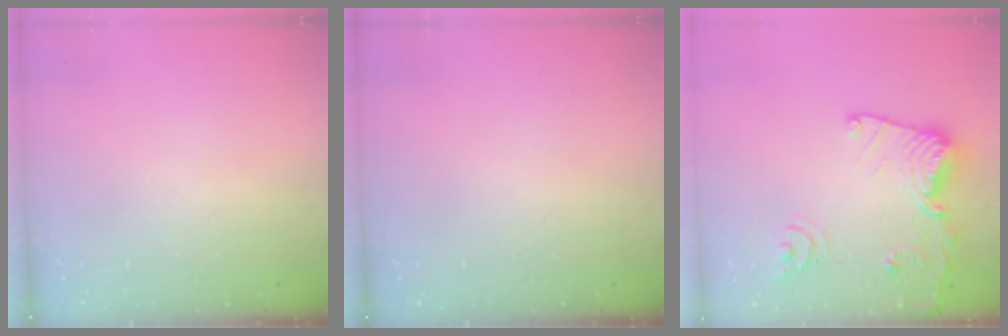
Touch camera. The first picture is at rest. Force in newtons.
{"total": 0.0}
{"total": 18.1, "press": 18.0, "slide": 2.0}